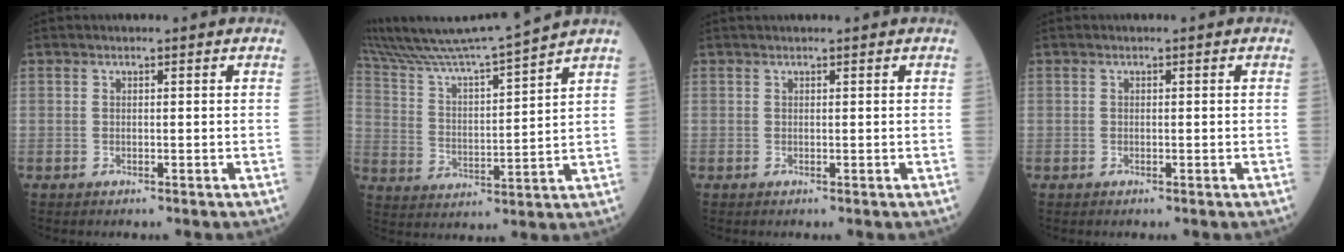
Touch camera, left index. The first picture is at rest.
{"total": 14.9, "force": [13.7, -2.5, 5.3], "torque": [-0.113, -0.021, 0.233]}
{"total": 1.8, "force": [1.7, 0.0, 0.6], "torque": [-0.007, 0.022, 0.028]}
{"total": 0.0}